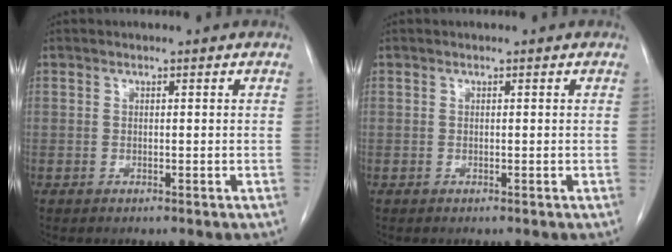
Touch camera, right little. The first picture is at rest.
{"total": 0.0}